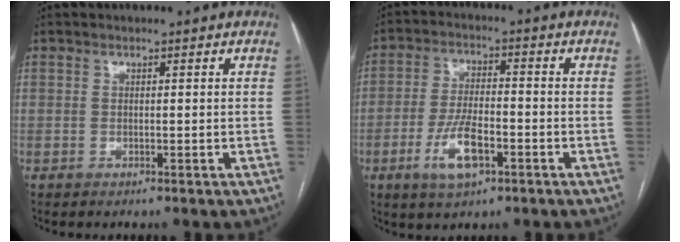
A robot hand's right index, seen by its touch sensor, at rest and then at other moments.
{"total": 8.2, "force": [-3.6, 2.8, 6.8], "torque": [-0.137, -0.001, -0.064]}